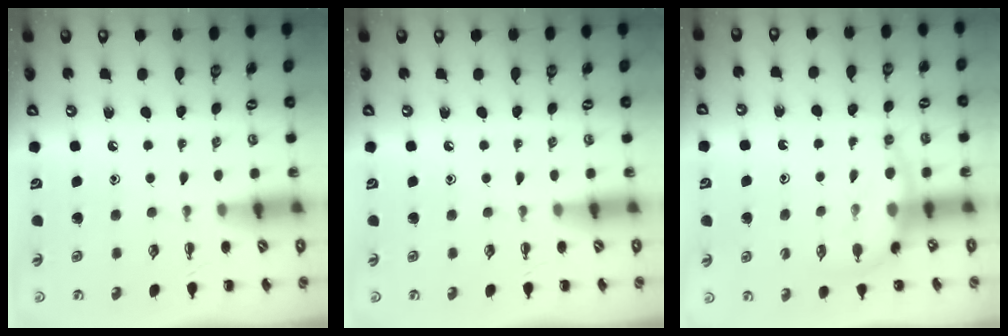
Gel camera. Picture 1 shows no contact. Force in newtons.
{"total": 0.0}
{"total": 8.2, "press": 8.1, "slide": 1.4}